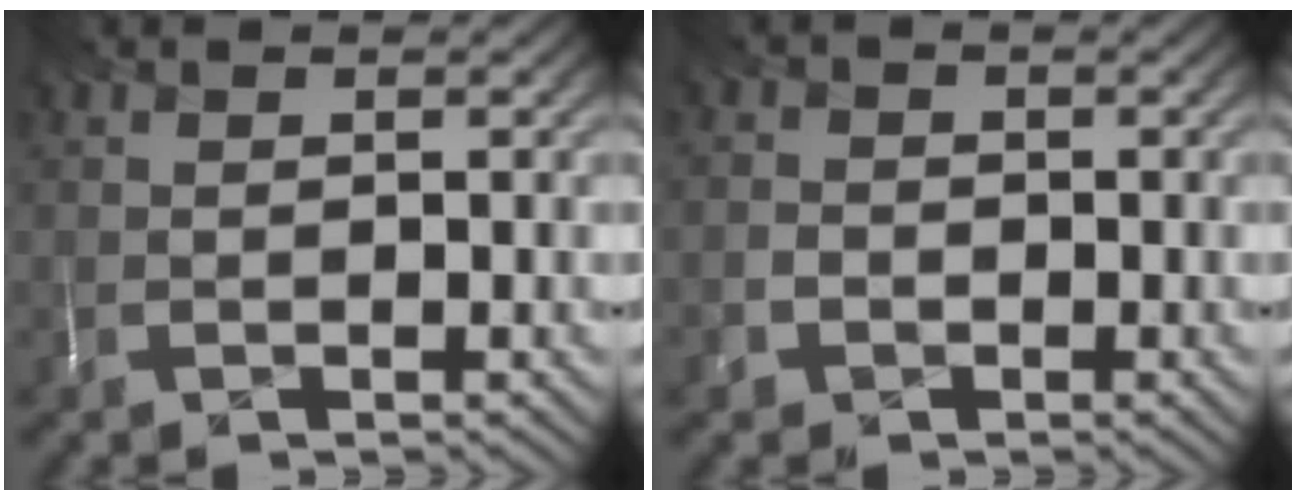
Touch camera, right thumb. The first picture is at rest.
{"total": 2.4, "force": [-2.0, 1.2, -0.8], "torque": [0.024, -0.014, -0.042]}